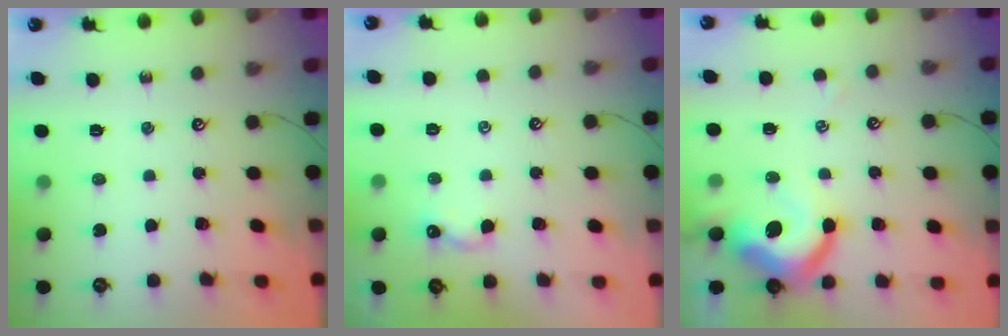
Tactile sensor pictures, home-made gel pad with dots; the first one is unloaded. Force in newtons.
{"total": 2.1, "press": 2.1, "slide": 0.4}
{"total": 8.3, "press": 8.2, "slide": 1.4}